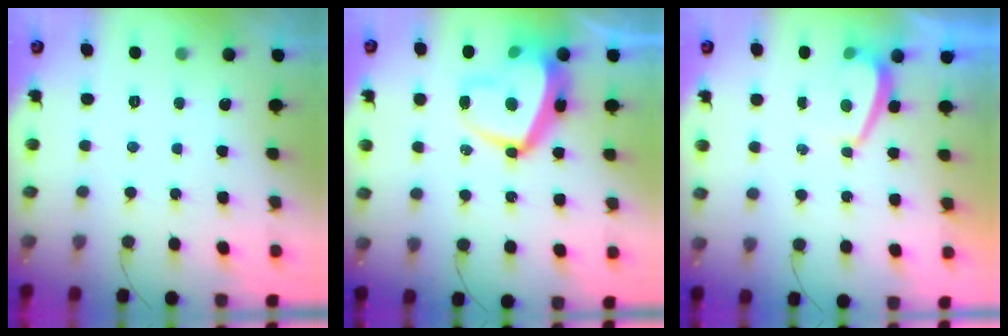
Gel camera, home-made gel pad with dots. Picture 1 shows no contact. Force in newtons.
{"total": 15.1, "press": 15.0, "slide": 1.4}
{"total": 1.2, "press": 1.1, "slide": 0.5}